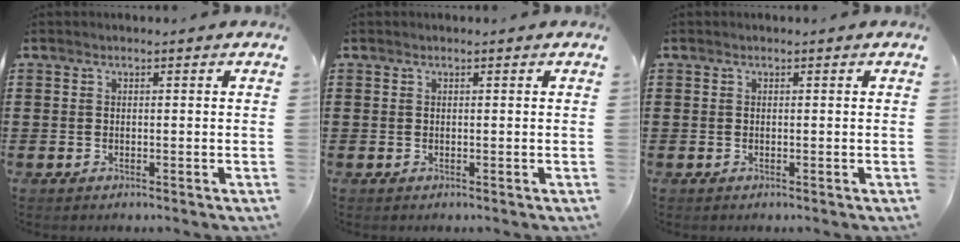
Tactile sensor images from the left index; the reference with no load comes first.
{"total": 0.0}
{"total": 0.0}